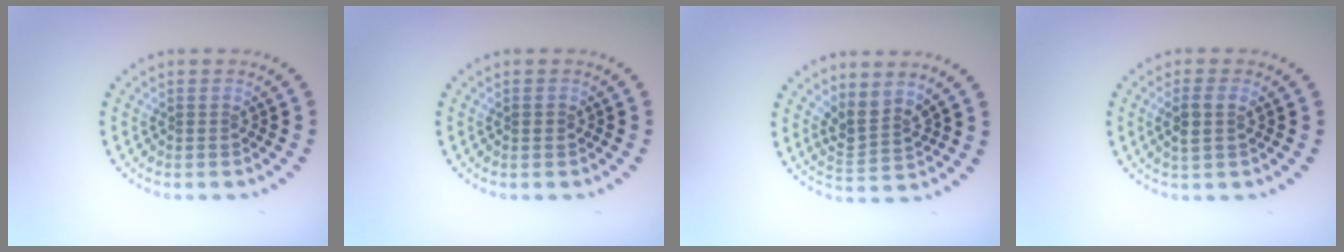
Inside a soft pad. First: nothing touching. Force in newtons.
{"total": 0.8, "press": 0.8, "slide": 0.2}
{"total": 2.6, "press": 1.9, "slide": 1.7}
{"total": 2.0, "press": 1.8, "slide": 0.7}